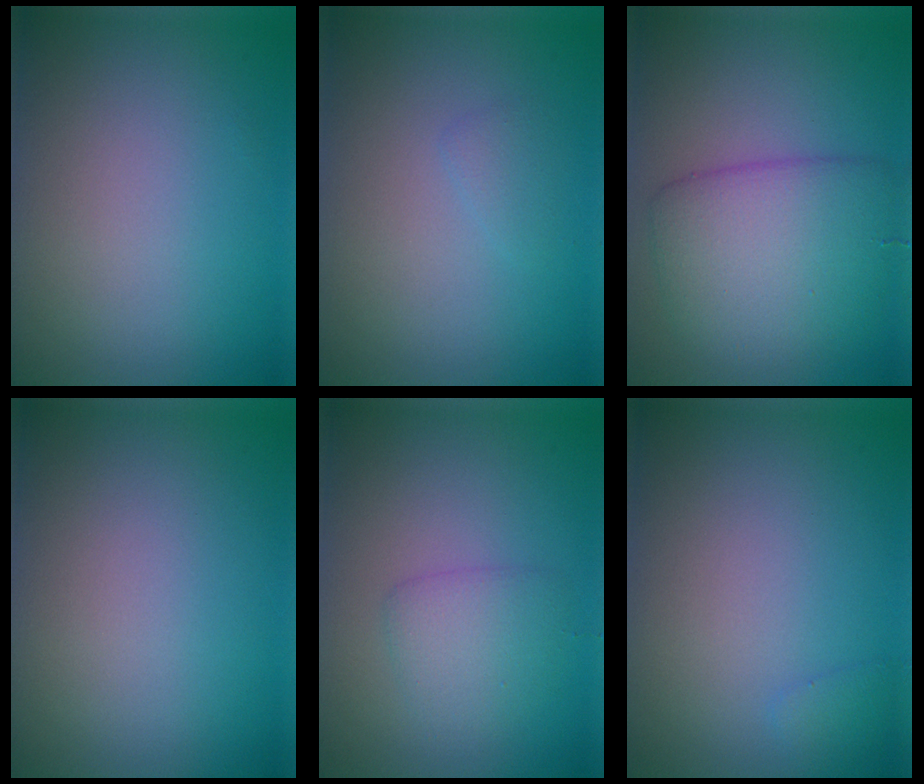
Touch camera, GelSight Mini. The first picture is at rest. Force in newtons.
{"total": 0.9, "press": 0.9, "slide": 0.0}
{"total": 6.4, "press": 6.4, "slide": 0.1}
{"total": 0.0}
{"total": 2.3, "press": 2.3, "slide": 0.1}
{"total": 0.8, "press": 0.8, "slide": 0.0}